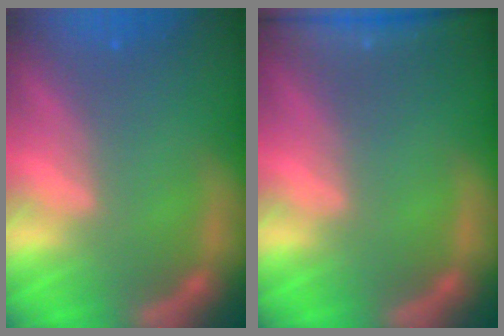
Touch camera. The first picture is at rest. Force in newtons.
{"total": 7.4}